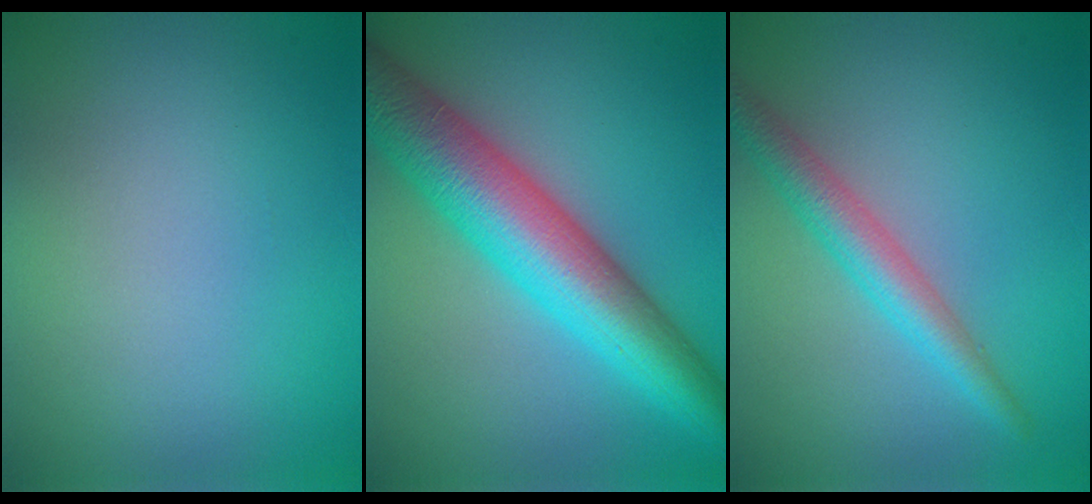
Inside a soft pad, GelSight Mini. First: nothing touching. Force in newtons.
{"total": 10.0, "press": 10.0, "slide": 0.1}
{"total": 3.6, "press": 3.6, "slide": 0.0}